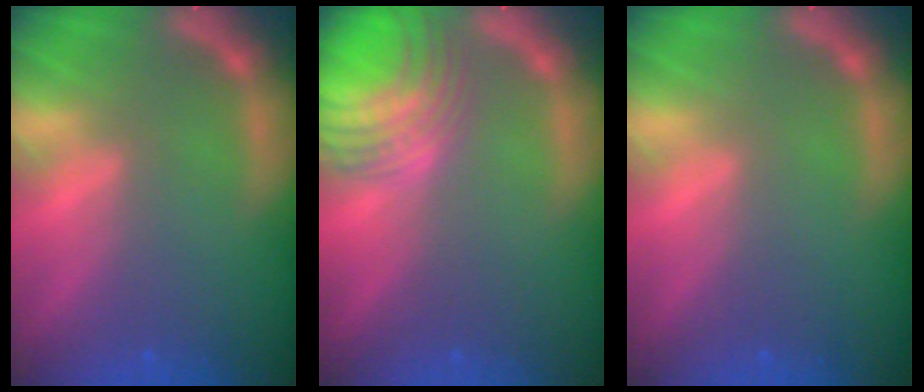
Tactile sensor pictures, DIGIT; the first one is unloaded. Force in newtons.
{"total": 8.1}
{"total": 0.0}